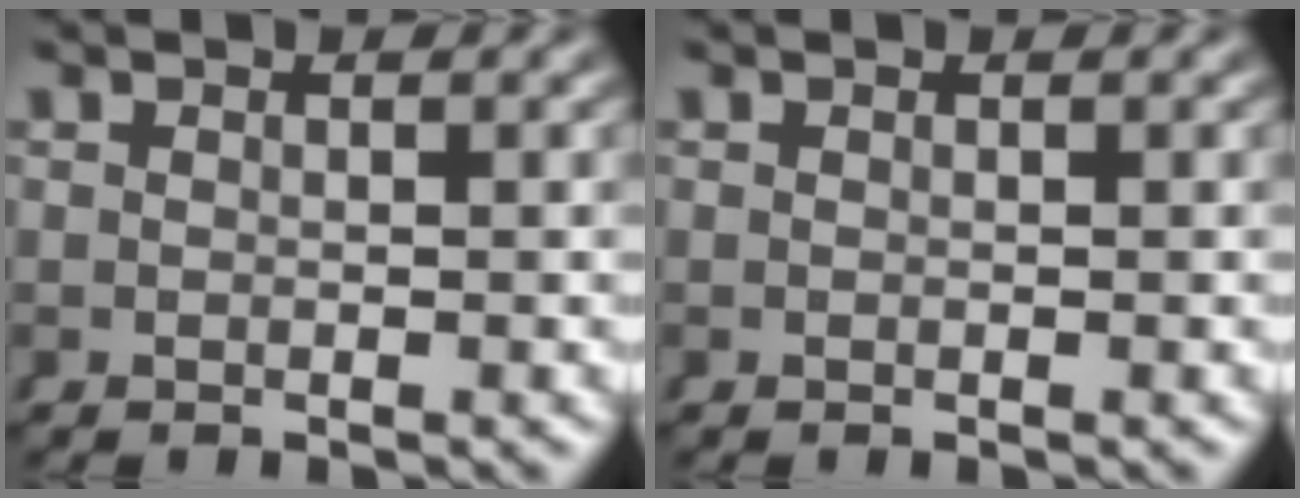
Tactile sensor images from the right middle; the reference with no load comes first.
{"total": 0.0}